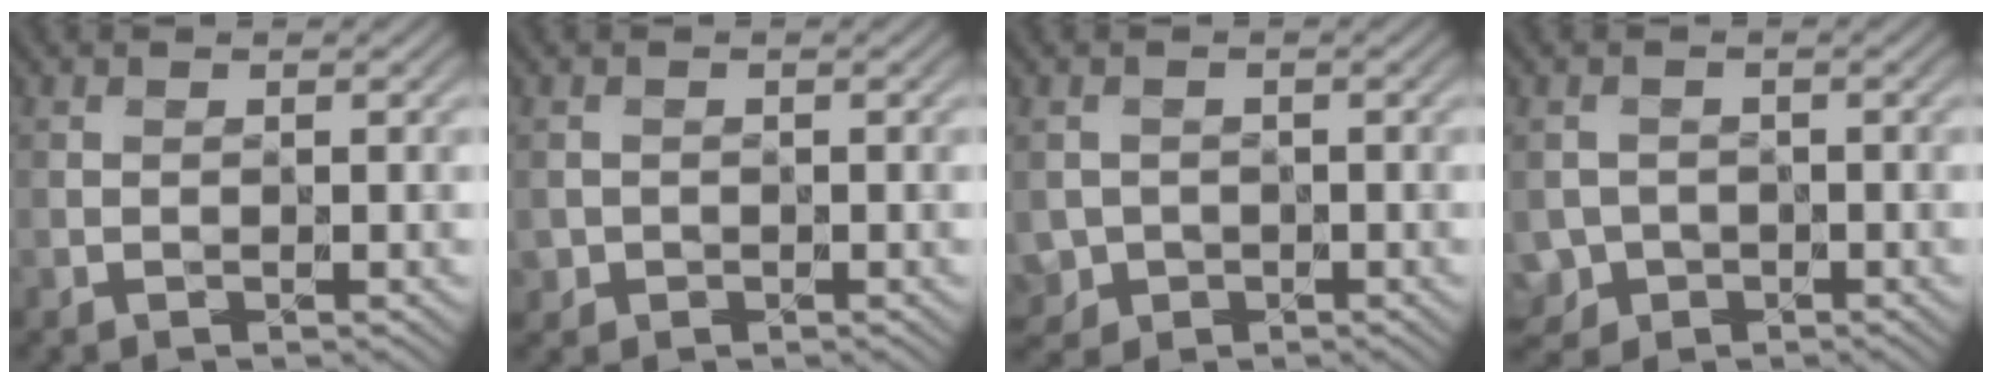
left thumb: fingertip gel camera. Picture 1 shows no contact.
{"total": 1.1, "force": [-0.3, 0.9, -0.5], "torque": [0.008, -0.007, -0.005]}
{"total": 2.3, "force": [-1.0, 2.1, -0.1], "torque": [-0.004, -0.009, -0.020]}
{"total": 2.8, "force": [-1.5, 2.4, 0.1], "torque": [-0.003, -0.004, -0.029]}